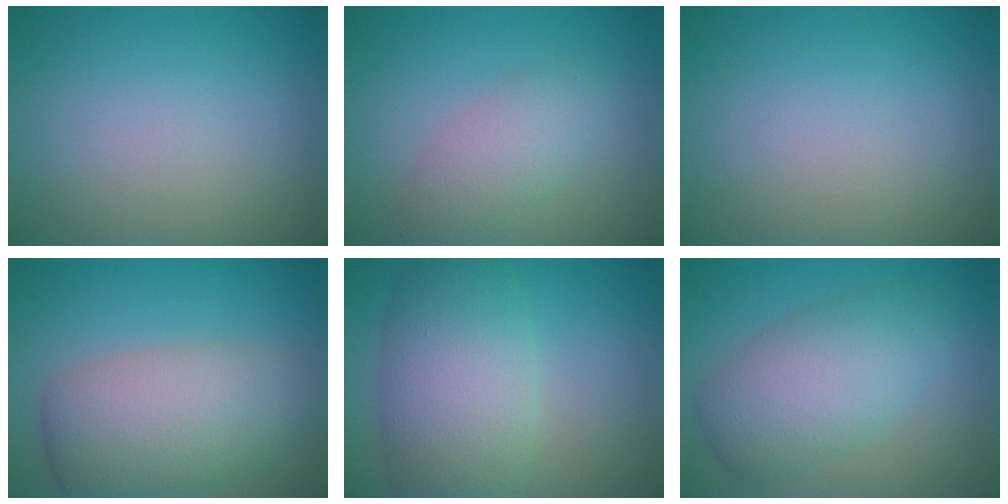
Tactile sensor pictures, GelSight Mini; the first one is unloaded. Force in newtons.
{"total": 3.4, "press": 3.4, "slide": 0.0}
{"total": 0.0}
{"total": 7.5, "press": 7.5, "slide": 0.4}
{"total": 7.9, "press": 7.9, "slide": 0.4}
{"total": 6.2, "press": 6.2, "slide": 0.2}